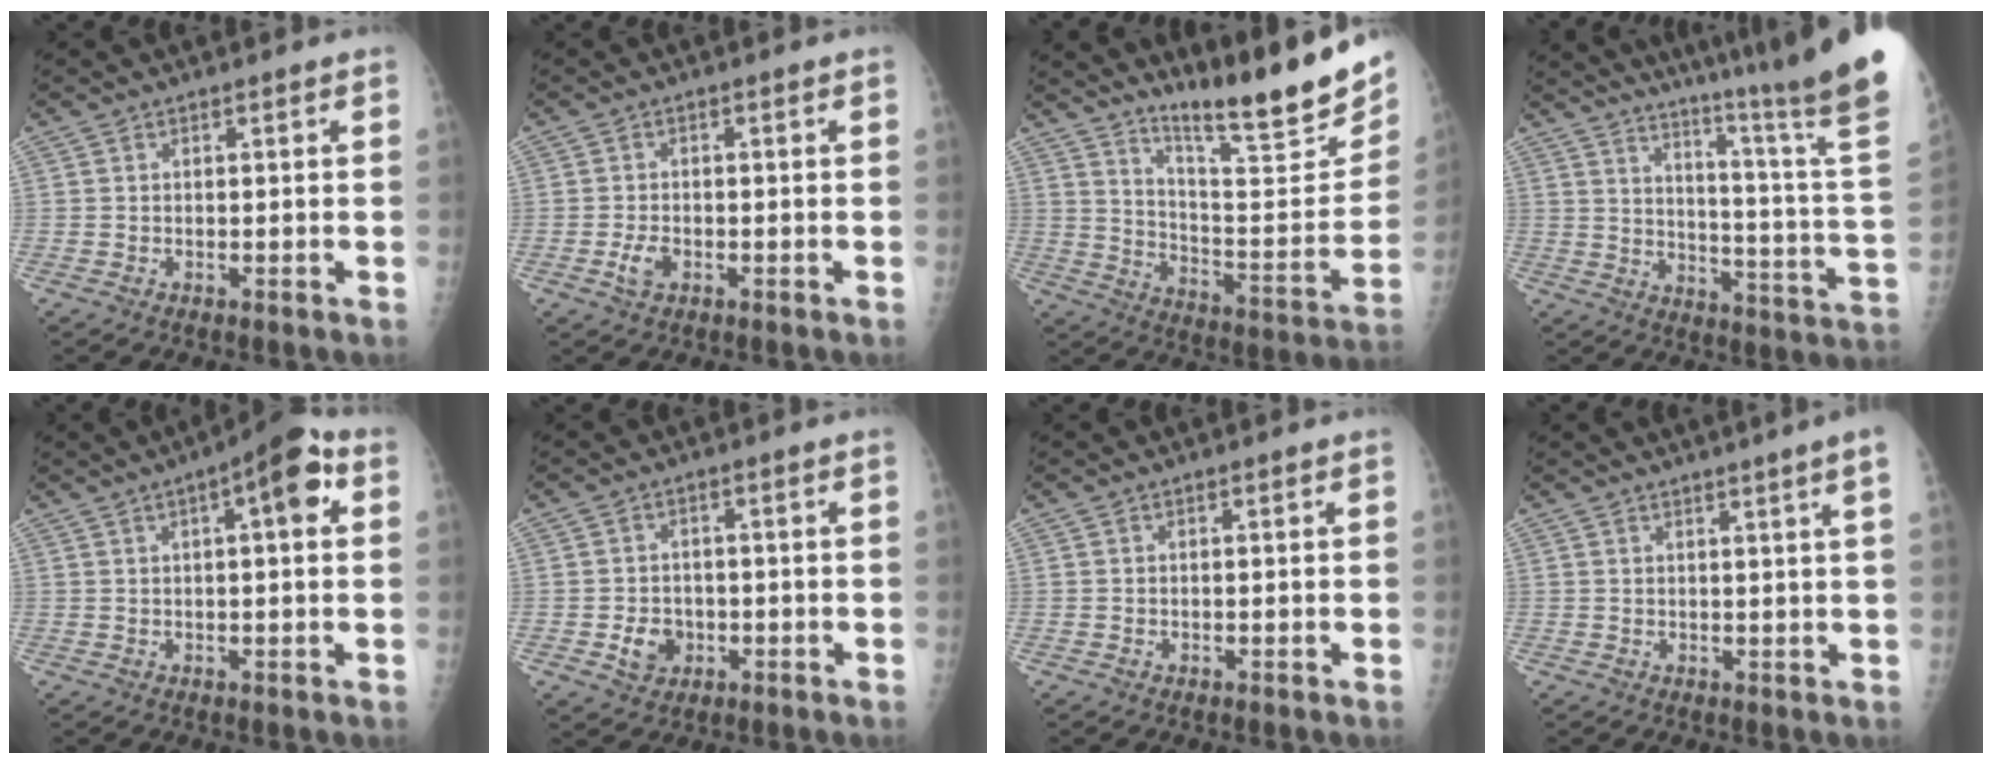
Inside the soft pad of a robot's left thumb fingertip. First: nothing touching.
{"total": 2.8, "force": [-1.0, 1.7, 2.1], "torque": [-0.040, 0.007, -0.017]}
{"total": 21.3, "force": [15.8, 2.8, 14.0], "torque": [-0.182, -0.102, 0.252]}
{"total": 29.2, "force": [22.8, -0.4, 18.2], "torque": [-0.245, -0.167, 0.298]}
{"total": 9.0, "force": [2.9, 2.6, 8.1], "torque": [-0.109, 0.017, 0.034]}
{"total": 4.7, "force": [-1.3, 3.8, 2.3], "torque": [-0.022, 0.008, -0.017]}
{"total": 0.0}
{"total": 5.0, "force": [3.2, -1.3, 3.6], "torque": [-0.048, -0.010, 0.039]}